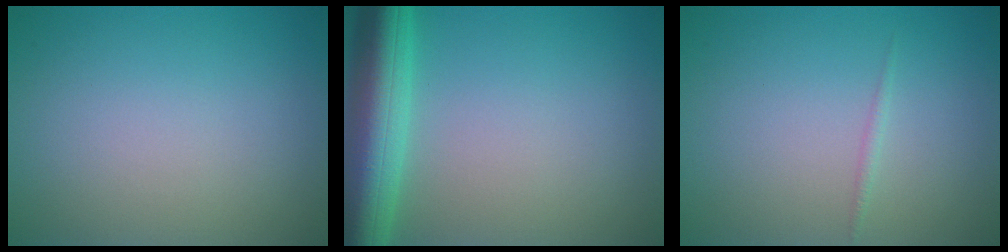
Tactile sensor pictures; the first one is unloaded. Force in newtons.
{"total": 7.4, "press": 7.4, "slide": 0.4}
{"total": 0.6, "press": 0.6, "slide": 0.0}